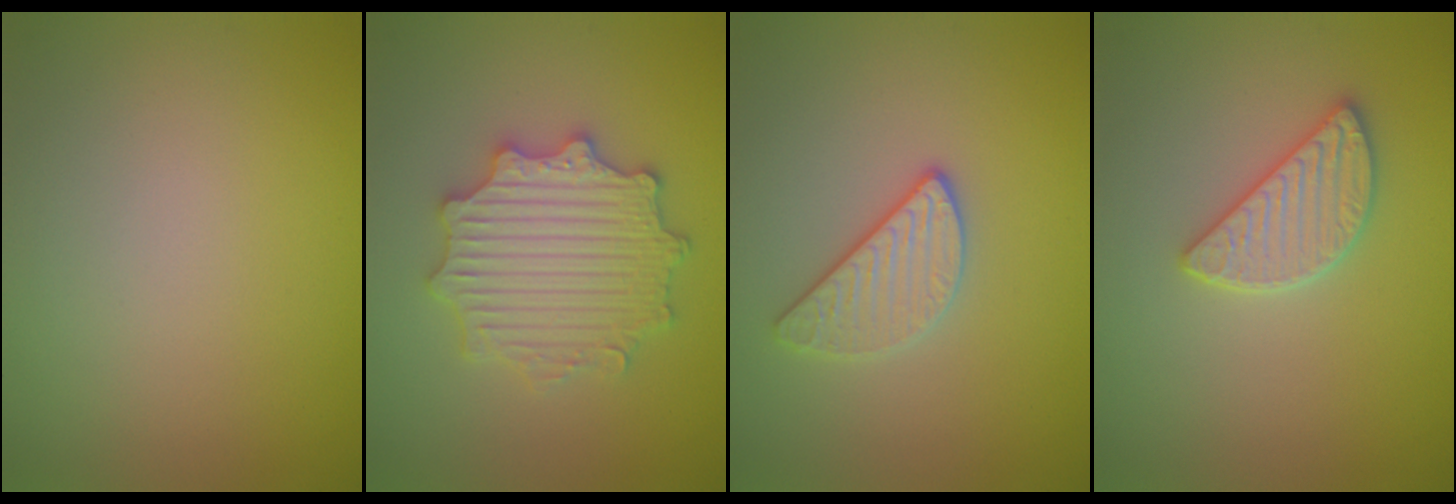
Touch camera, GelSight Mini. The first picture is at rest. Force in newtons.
{"total": 5.6, "press": 5.5, "slide": 1.0}
{"total": 2.6, "press": 2.5, "slide": 0.7}
{"total": 2.8, "press": 2.8, "slide": 0.5}